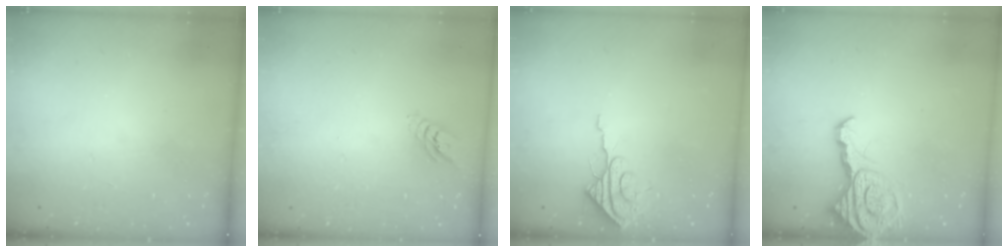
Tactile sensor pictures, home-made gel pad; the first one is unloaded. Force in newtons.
{"total": 4.4, "press": 4.4, "slide": 0.2}
{"total": 8.5, "press": 8.5, "slide": 0.5}
{"total": 13.5, "press": 13.4, "slide": 1.4}